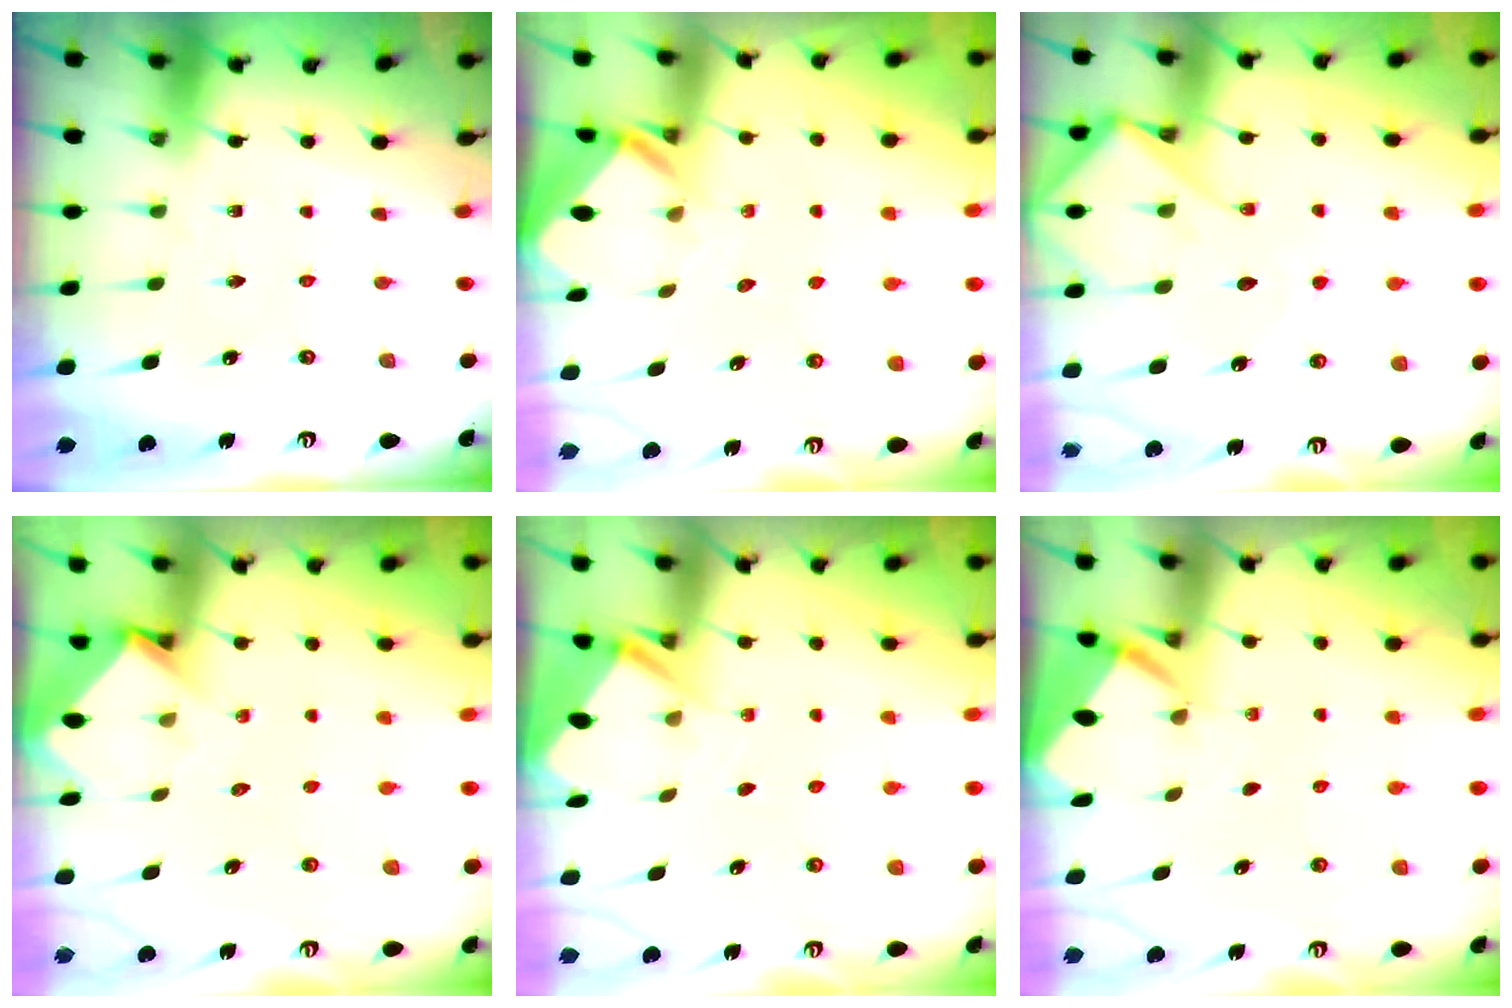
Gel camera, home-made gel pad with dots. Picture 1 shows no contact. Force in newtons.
{"total": 2.9, "press": 2.9, "slide": 0.2}
{"total": 12.9, "press": 12.9, "slide": 1.1}
{"total": 3.8, "press": 3.8, "slide": 0.2}
{"total": 2.9, "press": 2.8, "slide": 0.4}
{"total": 2.7, "press": 2.7, "slide": 0.3}